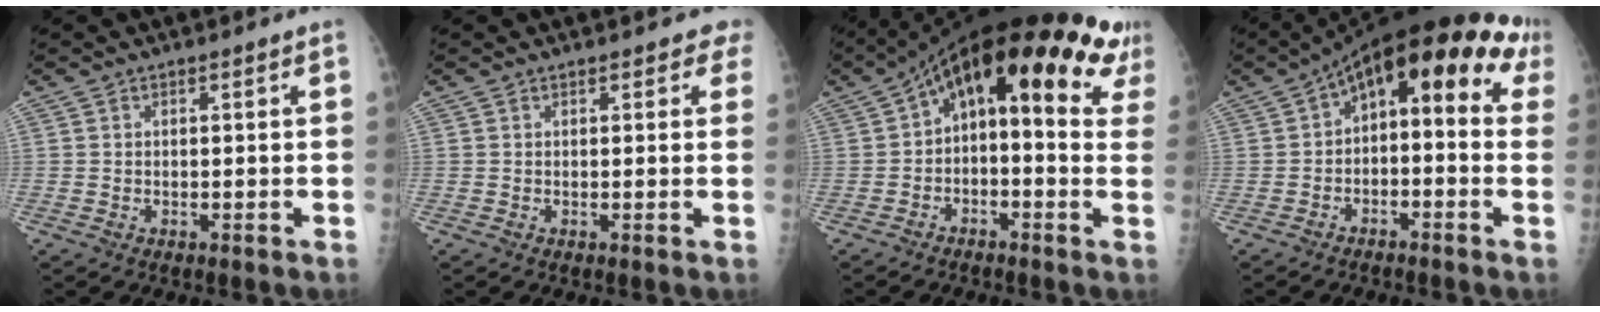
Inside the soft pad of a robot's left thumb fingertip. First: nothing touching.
{"total": 2.1, "force": [1.4, 1.2, 0.9], "torque": [0.017, -0.003, 0.005]}
{"total": 19.5, "force": [7.0, 8.2, 16.3], "torque": [-0.210, 0.043, 0.087]}
{"total": 14.0, "force": [2.9, 6.9, 11.9], "torque": [-0.126, 0.054, 0.025]}